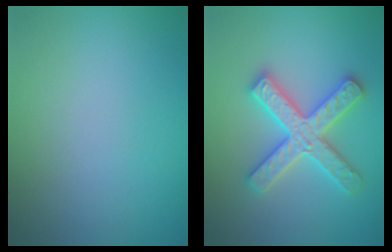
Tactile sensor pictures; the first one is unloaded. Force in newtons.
{"total": 5.1, "press": 5.0, "slide": 0.7}